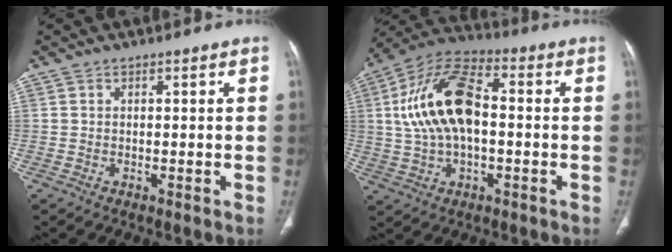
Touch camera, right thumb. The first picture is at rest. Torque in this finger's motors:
{"motor_torque": [-0.30, 2.38, 2.01, -0.31, 0.24]}